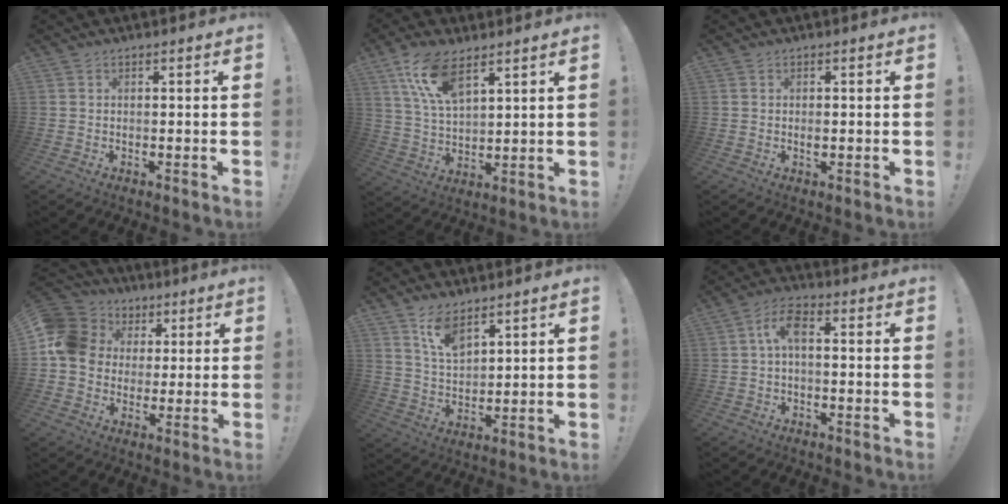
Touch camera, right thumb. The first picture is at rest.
{"total": 12.6, "force": [8.0, 5.3, 8.1], "torque": [-0.166, -0.028, 0.147]}
{"total": 1.0, "force": [-0.2, 0.5, 0.9], "torque": [-0.007, -0.002, -0.005]}
{"total": 13.5, "force": [2.6, 11.8, 6.1], "torque": [-0.105, -0.003, 0.055]}
{"total": 8.8, "force": [6.7, 3.8, 4.3], "torque": [-0.085, -0.037, 0.125]}
{"total": 6.5, "force": [0.4, 2.5, 6.0], "torque": [-0.127, 0.004, 0.006]}